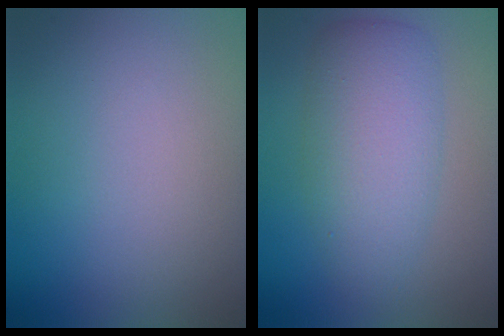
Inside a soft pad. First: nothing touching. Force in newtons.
{"total": 5.2, "press": 5.2, "slide": 0.0}